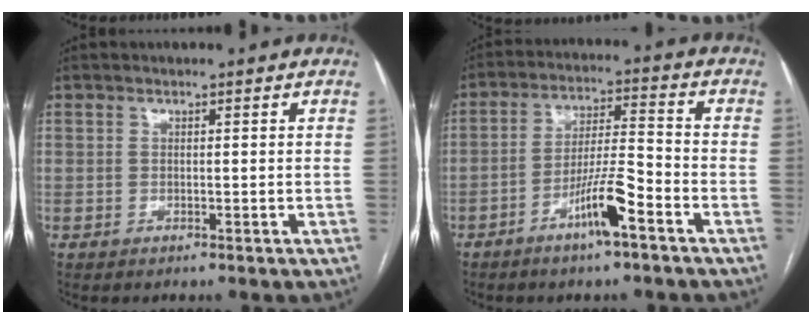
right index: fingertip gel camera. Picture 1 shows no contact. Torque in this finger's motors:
{"motor_torque": [1.29, -0.14, 0.43, 0.15]}